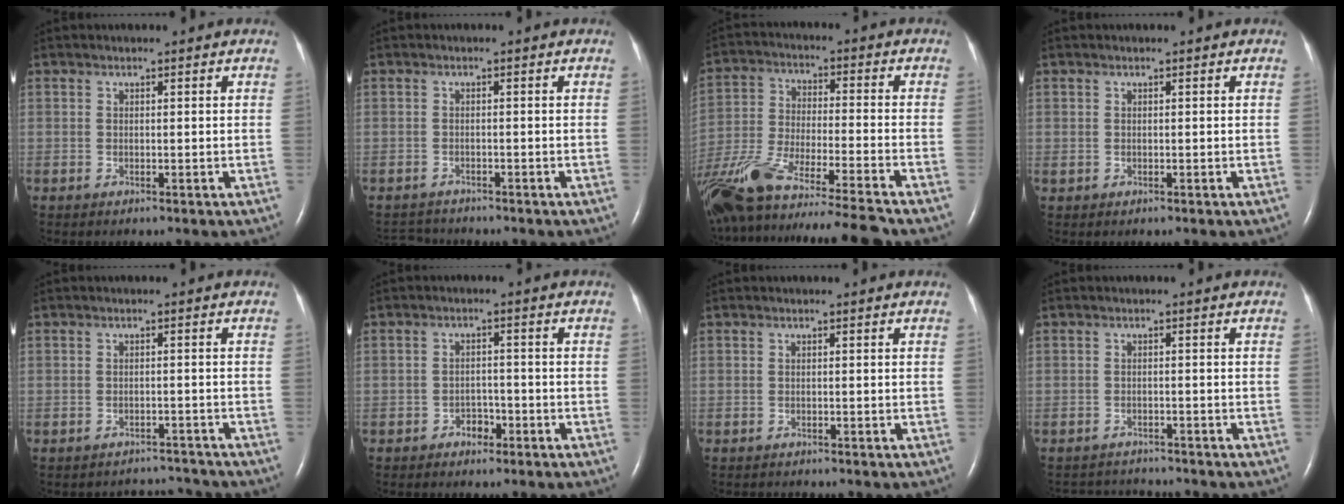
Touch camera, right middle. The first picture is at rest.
{"total": 2.5, "force": [-2.5, 0.4, -0.4], "torque": [0.002, -0.013, -0.041]}
{"total": 22.9, "force": [-19.7, -0.8, 11.7], "torque": [-0.225, -0.057, -0.336]}
{"total": 0.0}
{"total": 3.9, "force": [-3.6, 0.3, -1.4], "torque": [0.018, 0.009, -0.048]}
{"total": 2.3, "force": [-1.5, 1.5, 0.9], "torque": [-0.011, 0.007, -0.025]}
{"total": 0.8, "force": [-0.8, 0.1, 0.1], "torque": [-0.004, -0.002, -0.011]}
{"total": 4.6, "force": [-4.6, 0.3, -0.2], "torque": [0.001, 0.002, -0.068]}